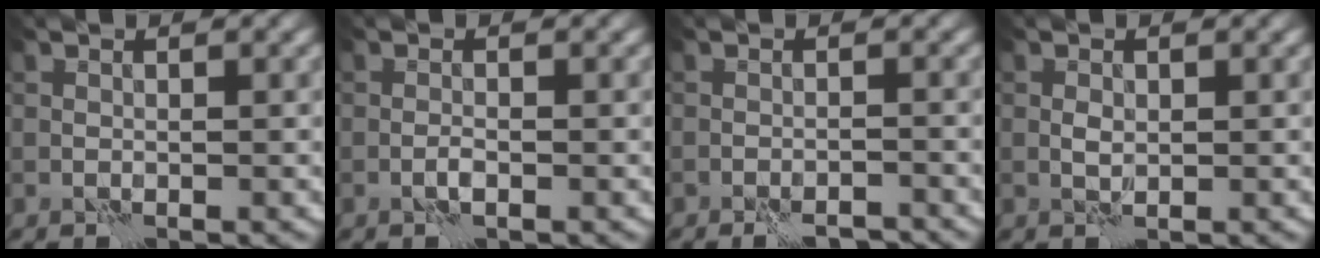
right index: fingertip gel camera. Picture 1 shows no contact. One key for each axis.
{"total": 1.0, "fx": -0.5, "fy": 0.2, "fz": 0.9, "tx": -0.019, "ty": 0.001, "tz": -0.012}
{"total": 3.6, "fx": -3.2, "fy": 0.7, "fz": 1.4, "tx": -0.018, "ty": 0.007, "tz": -0.042}
{"total": 0.9, "fx": 0.2, "fy": 0.6, "fz": 0.7, "tx": -0.014, "ty": 0.002, "tz": 0.004}